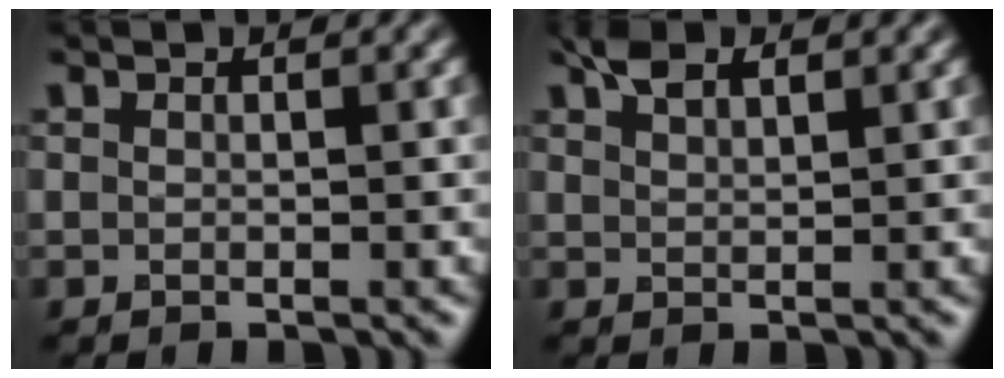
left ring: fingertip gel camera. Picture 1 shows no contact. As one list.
[{"total": 2.6, "force": [1.9, 0.9, 1.6], "torque": [-0.028, 0.007, 0.036]}]